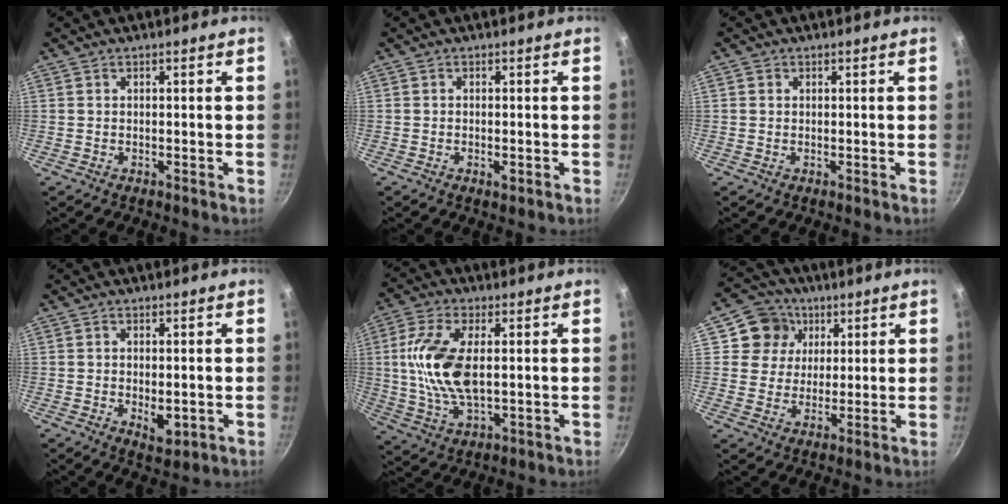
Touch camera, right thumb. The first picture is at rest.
{"total": 1.3, "force": [-0.5, 0.5, 1.1], "torque": [-0.022, 0.000, -0.008]}
{"total": 0.7, "force": [0.2, 0.7, 0.2], "torque": [-0.001, 0.003, 0.000]}
{"total": 4.4, "force": [-0.7, 2.3, 3.7], "torque": [-0.054, -0.008, -0.005]}
{"total": 13.1, "force": [1.4, 6.2, 11.5], "torque": [-0.229, 0.002, 0.024]}
{"total": 8.8, "force": [3.3, 7.9, 2.0], "torque": [0.008, 0.001, 0.047]}